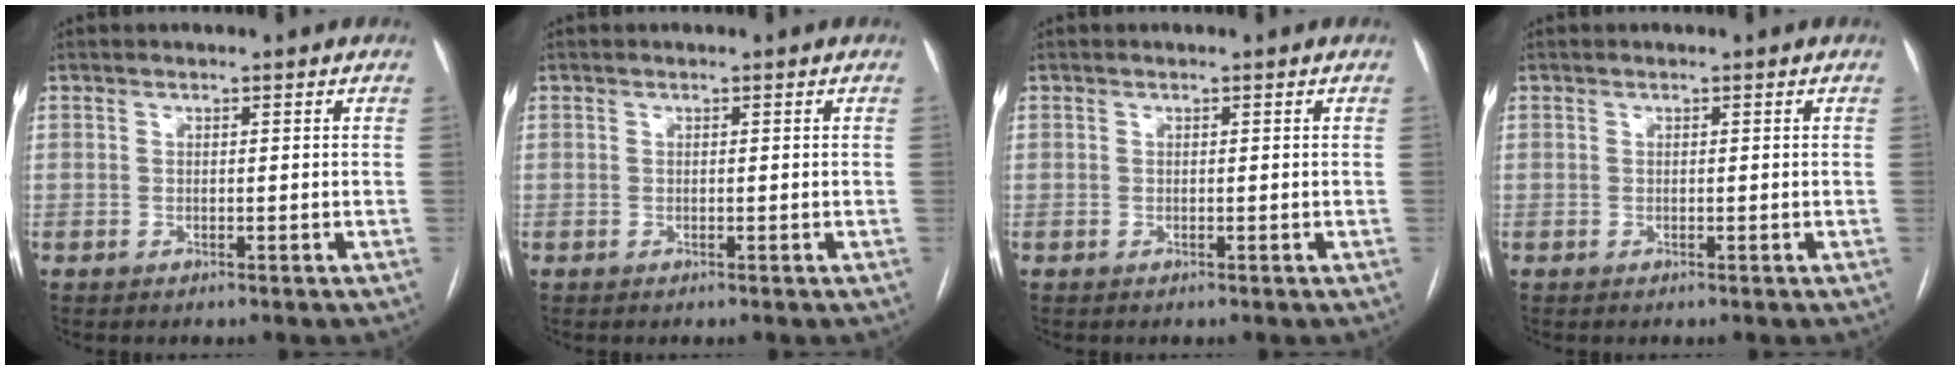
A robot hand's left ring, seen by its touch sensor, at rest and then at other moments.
{"total": 0.0}
{"total": 0.0}
{"total": 0.0}